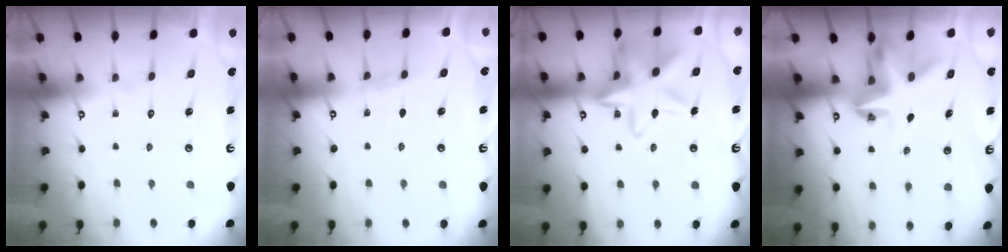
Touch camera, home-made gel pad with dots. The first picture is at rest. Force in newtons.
{"total": 3.6, "press": 3.5, "slide": 0.5}
{"total": 18.6, "press": 18.6, "slide": 1.3}
{"total": 4.9, "press": 4.9, "slide": 0.3}